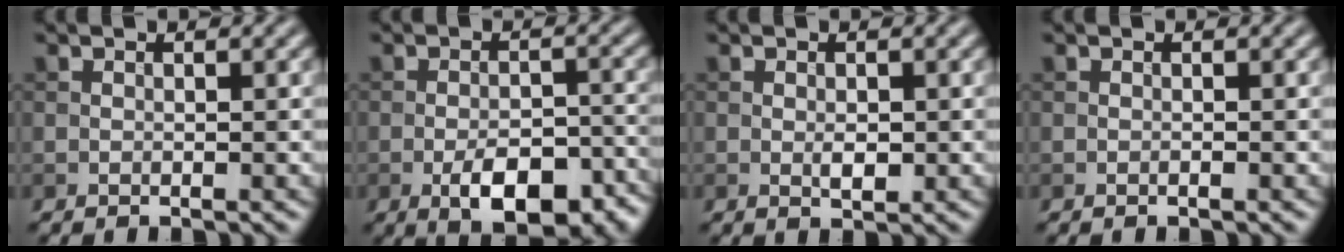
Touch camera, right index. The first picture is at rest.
{"total": 7.5, "force": [-3.7, 3.3, 5.6], "torque": [-0.084, -0.003, -0.051]}
{"total": 1.4, "force": [-0.2, 0.7, 1.2], "torque": [-0.018, -0.002, -0.002]}
{"total": 0.0}